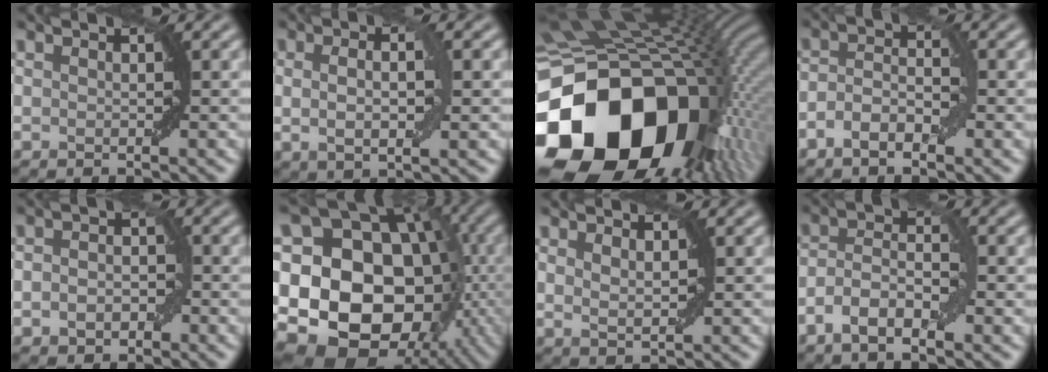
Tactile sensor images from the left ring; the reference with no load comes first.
{"total": 3.6, "force": [0.4, 1.0, 3.4], "torque": [-0.067, 0.002, 0.006]}
{"total": 20.4, "force": [-6.4, 14.1, 13.3], "torque": [-0.294, -0.044, -0.088]}
{"total": 2.8, "force": [-1.3, 1.2, 2.2], "torque": [-0.042, 0.003, -0.027]}
{"total": 2.5, "force": [-0.6, 1.7, 1.6], "torque": [-0.019, 0.000, -0.012]}
{"total": 19.8, "force": [-2.2, 16.0, 11.4], "torque": [-0.167, 0.011, -0.039]}
{"total": 1.3, "force": [0.9, 0.4, 0.9], "torque": [-0.016, -0.003, 0.019]}
{"total": 3.8, "force": [-1.8, 1.5, 3.0], "torque": [-0.056, 0.007, -0.038]}